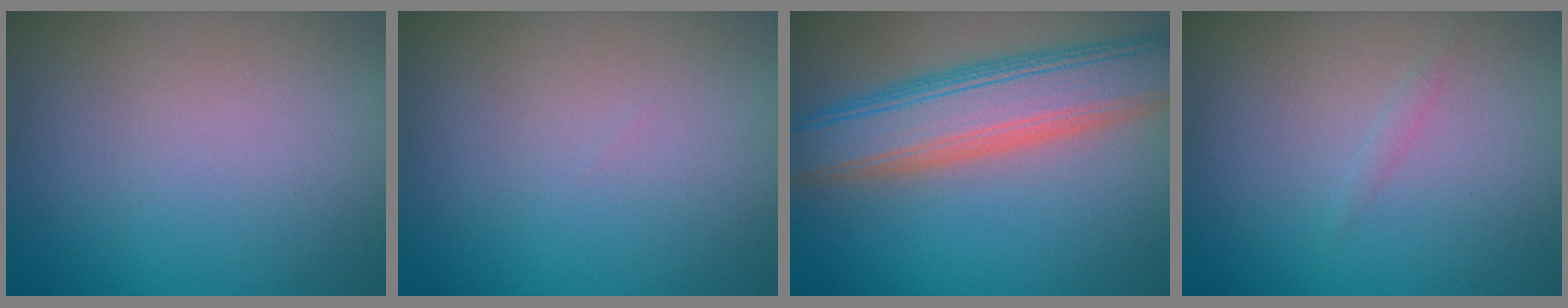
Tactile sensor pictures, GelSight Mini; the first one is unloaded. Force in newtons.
{"total": 0.0}
{"total": 8.4, "press": 8.4, "slide": 0.1}
{"total": 0.5, "press": 0.5, "slide": 0.0}